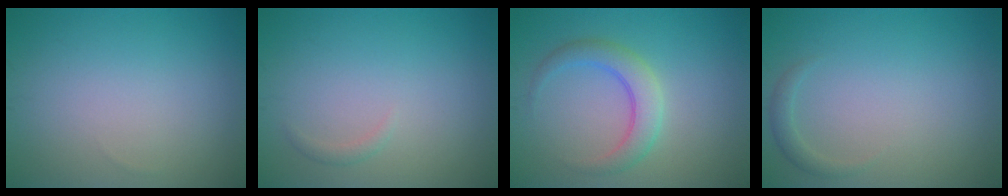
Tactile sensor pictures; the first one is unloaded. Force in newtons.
{"total": 0.7, "press": 0.7, "slide": 0.0}
{"total": 3.4, "press": 3.4, "slide": 0.1}
{"total": 1.1, "press": 1.1, "slide": 0.2}